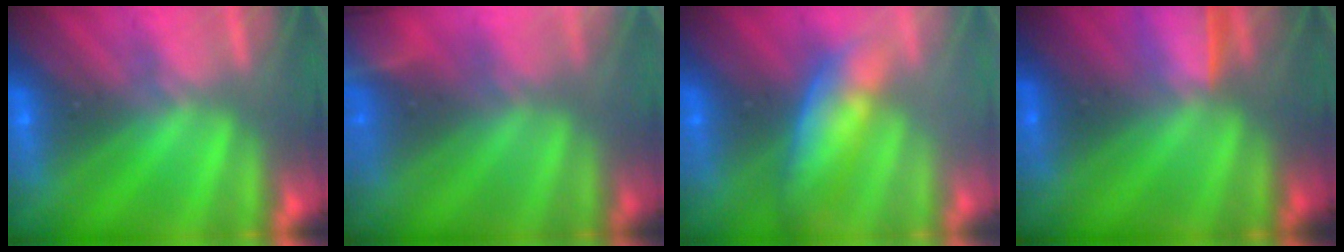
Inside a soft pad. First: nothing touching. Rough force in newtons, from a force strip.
{"total": 6.0}
{"total": 4.6}
{"total": 1.4}